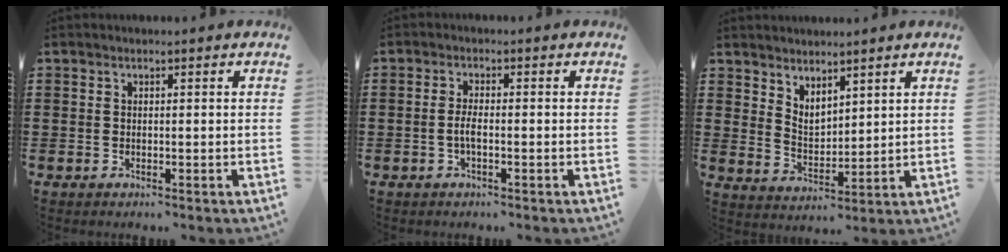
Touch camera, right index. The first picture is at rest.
{"total": 2.4, "force": [-0.7, 0.6, 2.3], "torque": [-0.051, -0.003, -0.015]}
{"total": 3.7, "force": [3.3, 1.5, 0.5], "torque": [-0.022, -0.007, 0.063]}